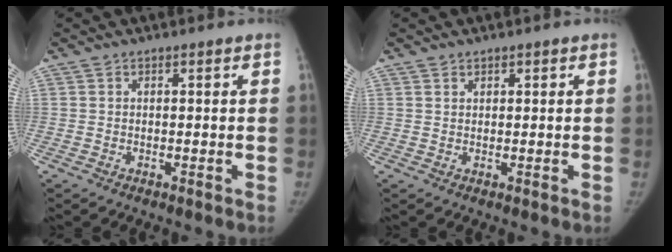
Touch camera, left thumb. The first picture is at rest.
{"total": 0.8, "force": [0.6, 0.5, 0.1], "torque": [0.010, -0.003, 0.006]}